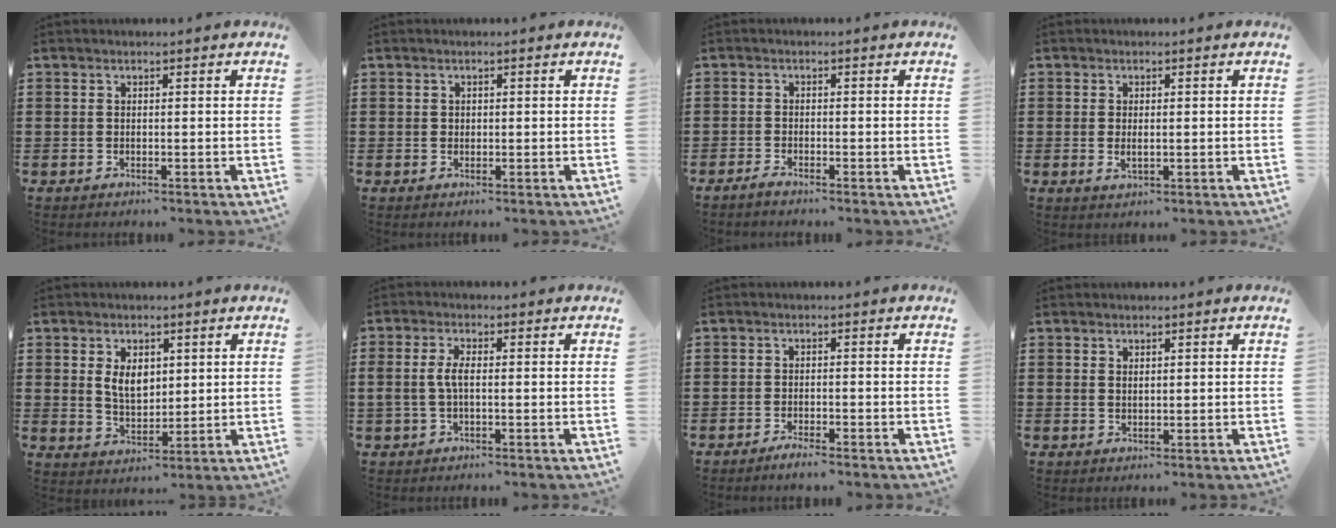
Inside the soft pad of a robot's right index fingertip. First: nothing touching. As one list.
[{"total": 0.6, "force": [0.1, 0.5, 0.2], "torque": [-0.005, 0.003, 0.003]}, {"total": 1.4, "force": [-1.3, 0.0, 0.5], "torque": [-0.018, -0.007, -0.026]}, {"total": 1.7, "force": [0.1, 0.7, 1.5], "torque": [-0.030, 0.003, 0.001]}, {"total": 5.2, "force": [1.3, 3.3, 3.8], "torque": [-0.069, 0.006, 0.018]}, {"total": 3.5, "force": [-0.2, 1.4, 3.2], "torque": [-0.074, -0.001, -0.009]}, {"total": 1.6, "force": [-1.5, 0.1, 0.7], "torque": [-0.014, -0.002, -0.026]}, {"total": 0.8, "force": [0.5, 0.5, 0.5], "torque": [-0.011, 0.004, 0.009]}]